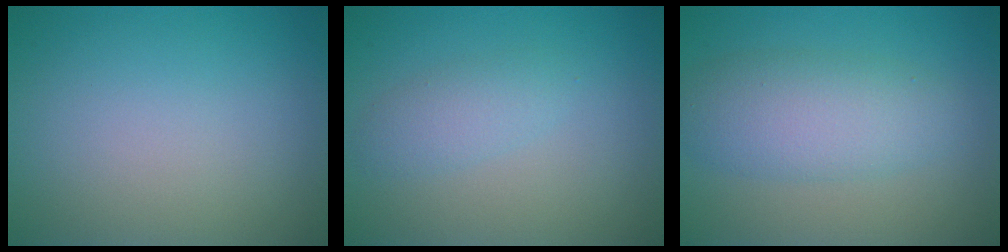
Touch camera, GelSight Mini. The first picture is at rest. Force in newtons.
{"total": 2.0, "press": 2.0, "slide": 0.1}
{"total": 4.9, "press": 4.9, "slide": 0.2}